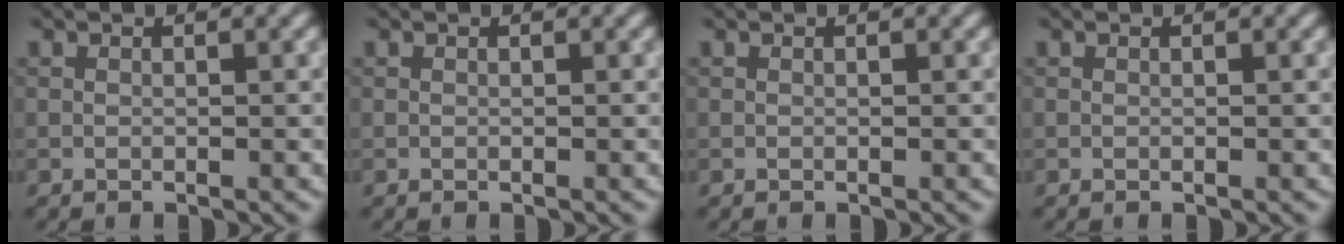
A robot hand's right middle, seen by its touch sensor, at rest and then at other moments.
{"total": 0.0}
{"total": 0.0}
{"total": 0.0}